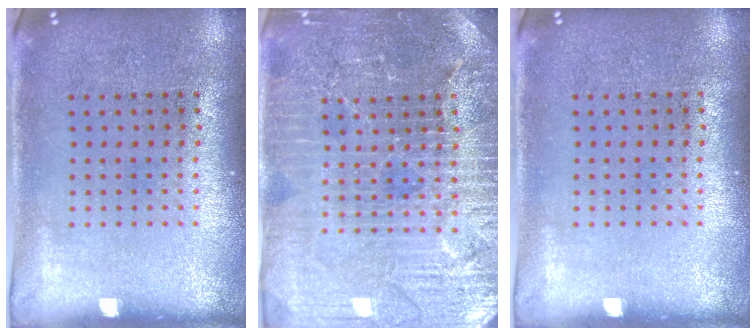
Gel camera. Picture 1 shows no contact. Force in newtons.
{"total": 4.5, "press": 4.2, "slide": 1.5}
{"total": 0.0}